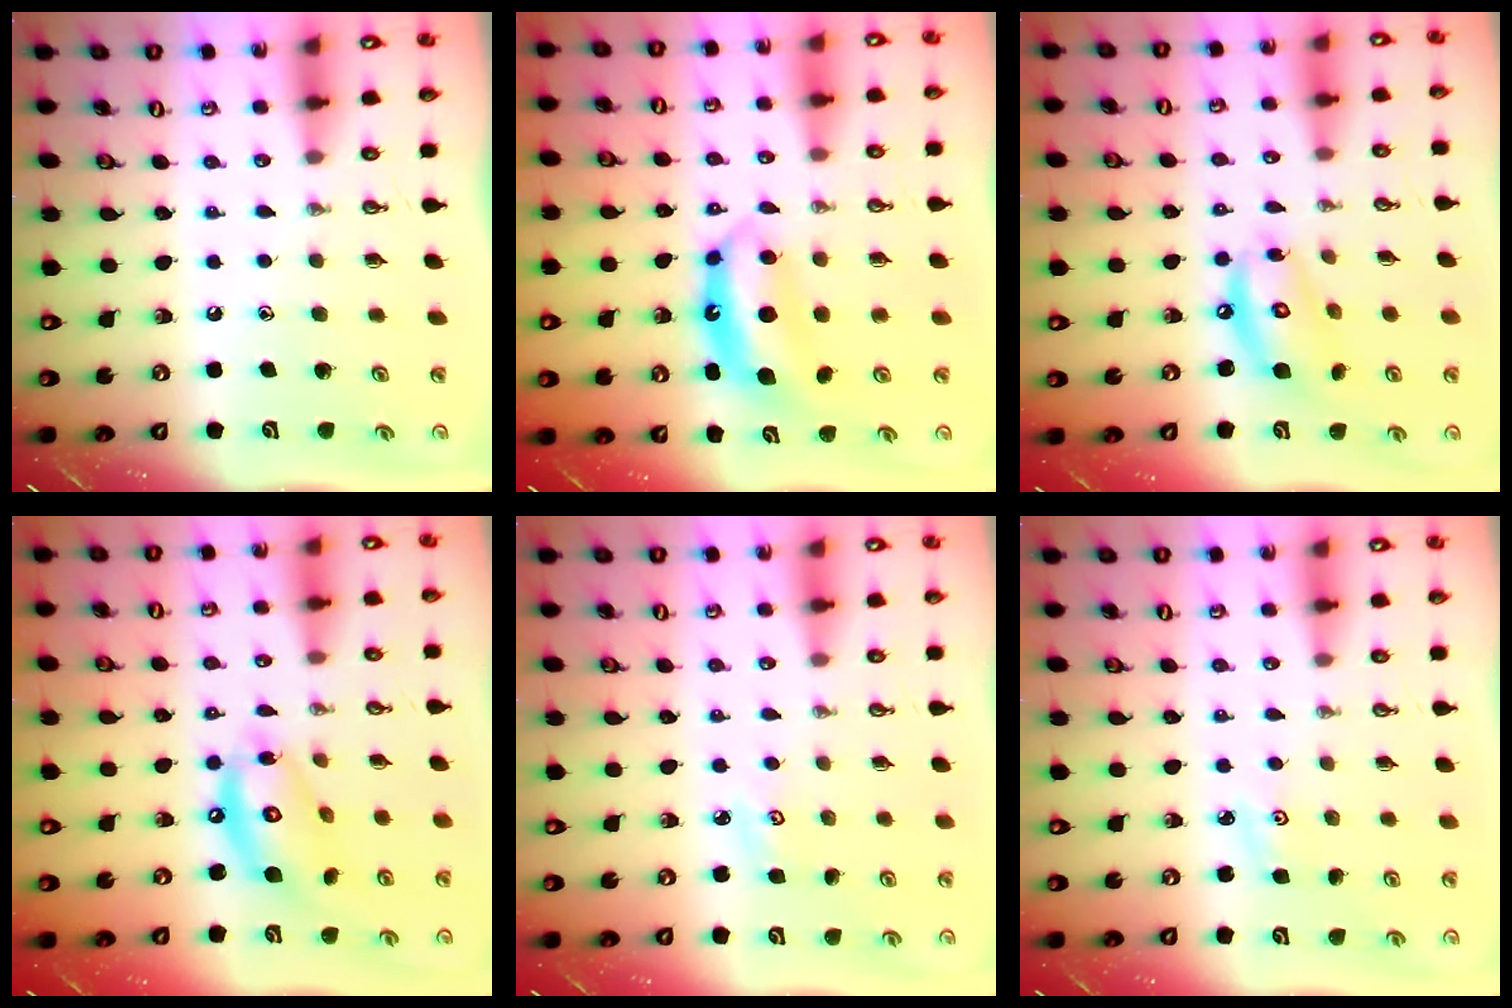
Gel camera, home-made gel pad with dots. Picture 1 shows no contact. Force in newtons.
{"total": 6.9, "press": 6.9, "slide": 0.5}
{"total": 11.4, "press": 11.3, "slide": 1.1}
{"total": 13.8, "press": 13.7, "slide": 1.2}
{"total": 2.8, "press": 2.8, "slide": 0.4}
{"total": 2.7, "press": 2.6, "slide": 0.4}